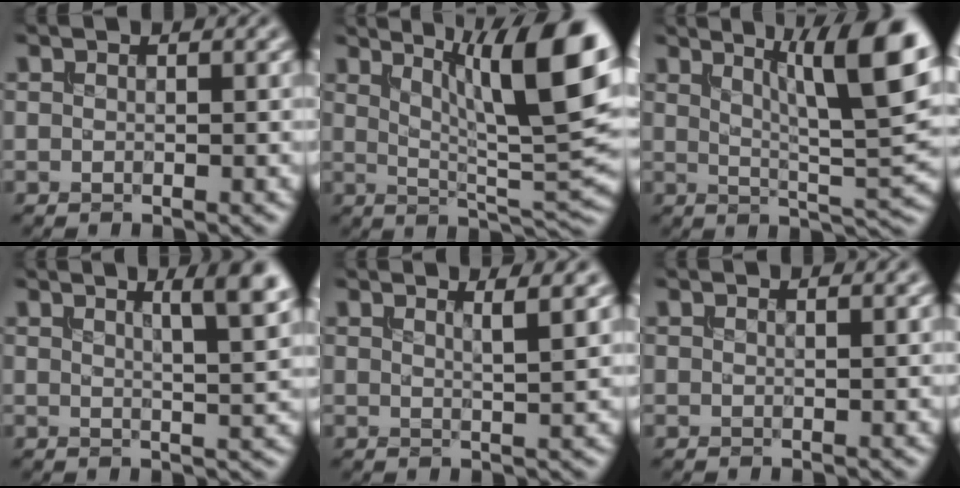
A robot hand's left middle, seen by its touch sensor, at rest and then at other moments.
{"total": 12.0, "force": [4.7, 2.9, 10.7], "torque": [-0.136, 0.006, 0.077]}
{"total": 10.7, "force": [4.6, 2.2, 9.4], "torque": [-0.122, 0.010, 0.075]}
{"total": 5.7, "force": [3.0, 1.4, 4.7], "torque": [-0.040, 0.012, 0.033]}
{"total": 2.4, "force": [1.4, 0.6, 1.9], "torque": [-0.017, 0.004, 0.012]}
{"total": 0.8, "force": [0.5, 0.3, 0.6], "torque": [-0.001, -0.002, -0.001]}